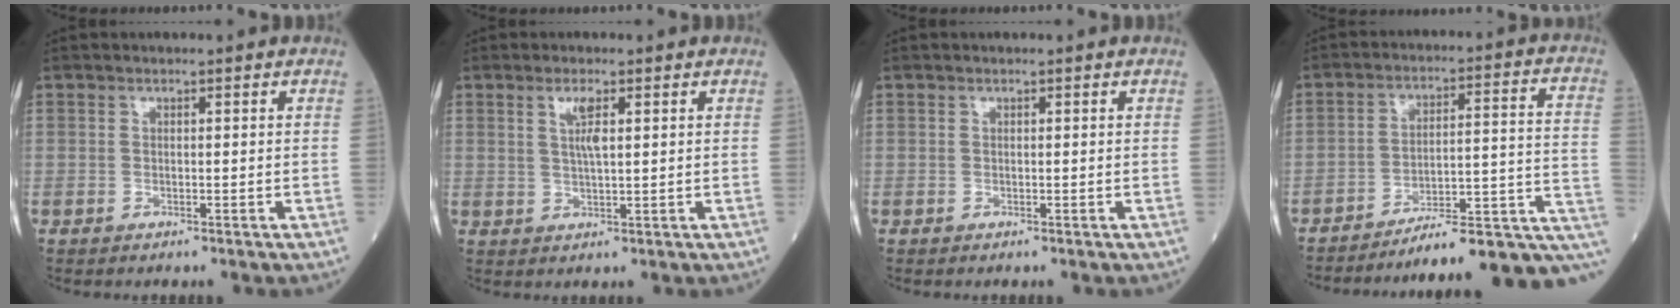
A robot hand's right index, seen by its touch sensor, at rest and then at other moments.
{"total": 3.2, "force": [1.2, 0.4, 2.9], "torque": [-0.059, 0.001, 0.023]}
{"total": 0.0}
{"total": 16.6, "force": [-12.1, 2.0, 11.1], "torque": [-0.093, 0.051, -0.167]}